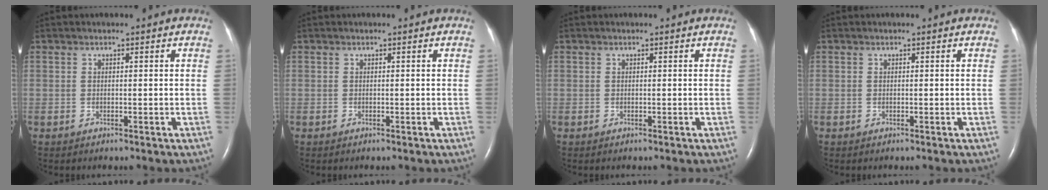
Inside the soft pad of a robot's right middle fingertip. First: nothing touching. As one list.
[{"total": 0.0}, {"total": 0.0}, {"total": 0.0}]